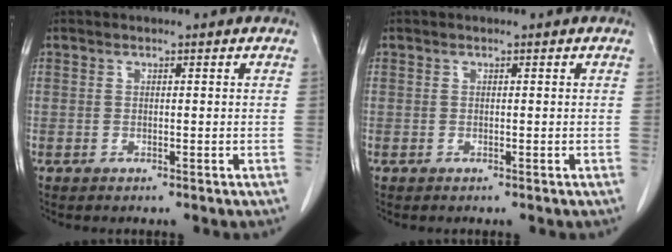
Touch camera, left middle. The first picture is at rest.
{"total": 0.0}